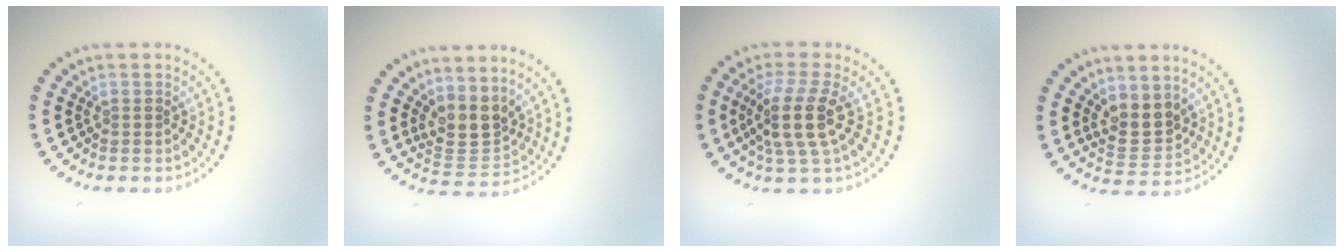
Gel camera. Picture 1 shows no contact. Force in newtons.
{"total": 3.4, "press": 2.6, "slide": 2.1}
{"total": 4.2, "press": 3.4, "slide": 2.4}
{"total": 3.0, "press": 2.7, "slide": 1.2}